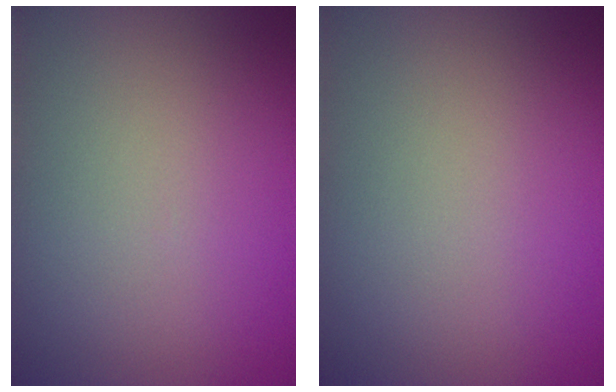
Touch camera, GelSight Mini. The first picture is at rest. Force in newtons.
{"total": 0.0}